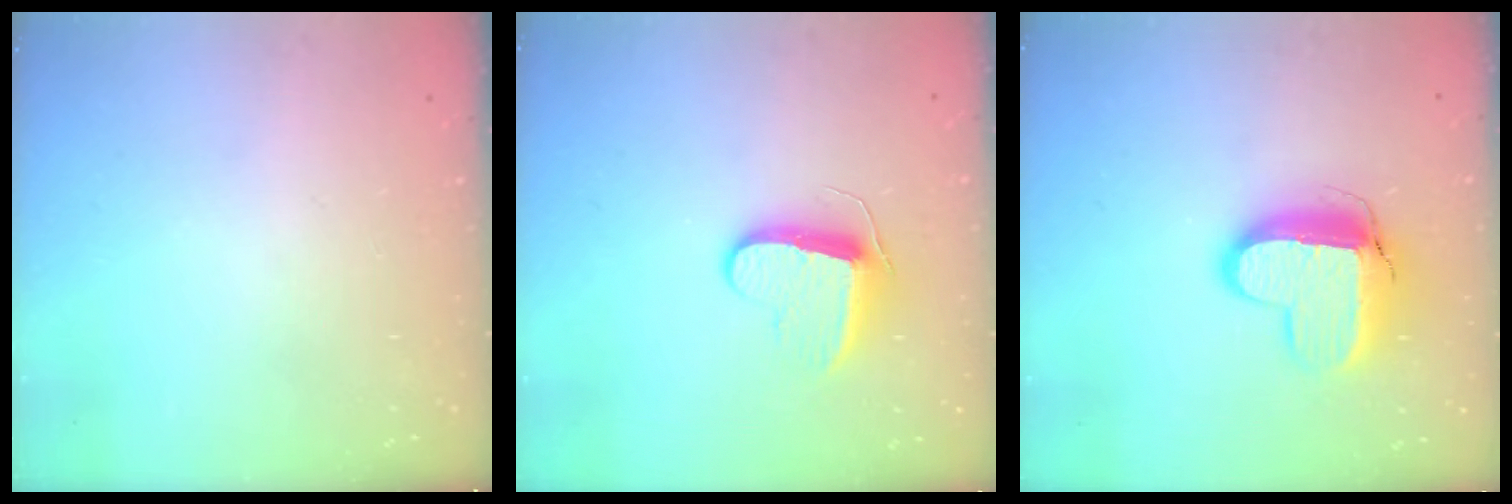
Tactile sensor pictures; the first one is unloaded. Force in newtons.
{"total": 9.9, "press": 9.9, "slide": 0.2}
{"total": 13.3, "press": 13.3, "slide": 1.0}